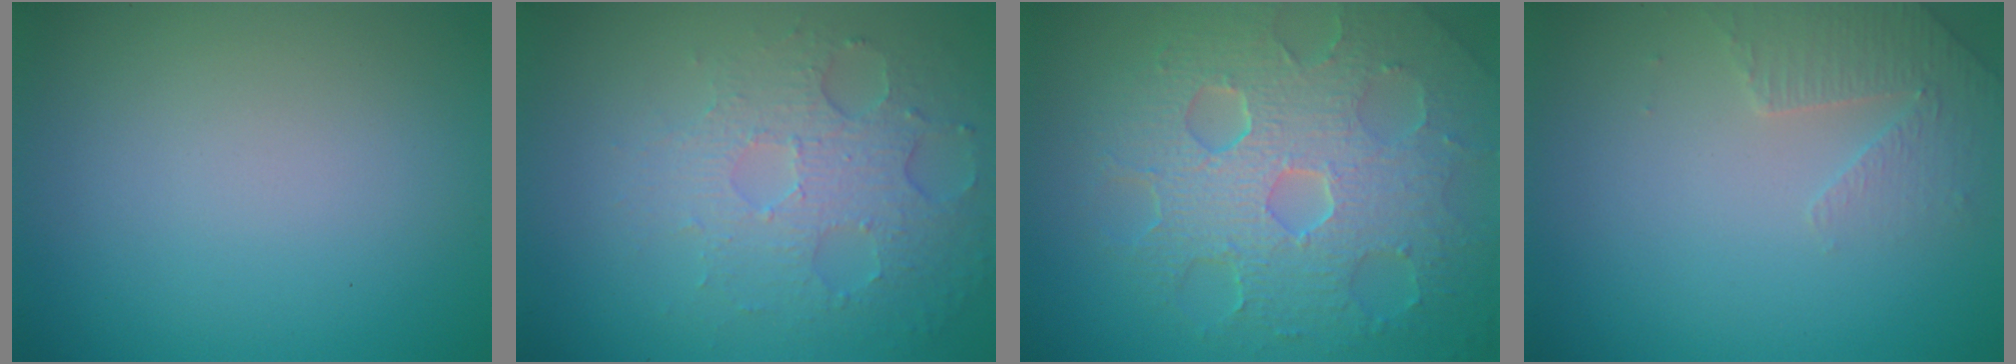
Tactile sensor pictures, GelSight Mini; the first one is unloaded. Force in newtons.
{"total": 5.1, "press": 3.5, "slide": 3.7}
{"total": 8.7, "press": 5.9, "slide": 6.5}
{"total": 2.3, "press": 2.2, "slide": 0.6}